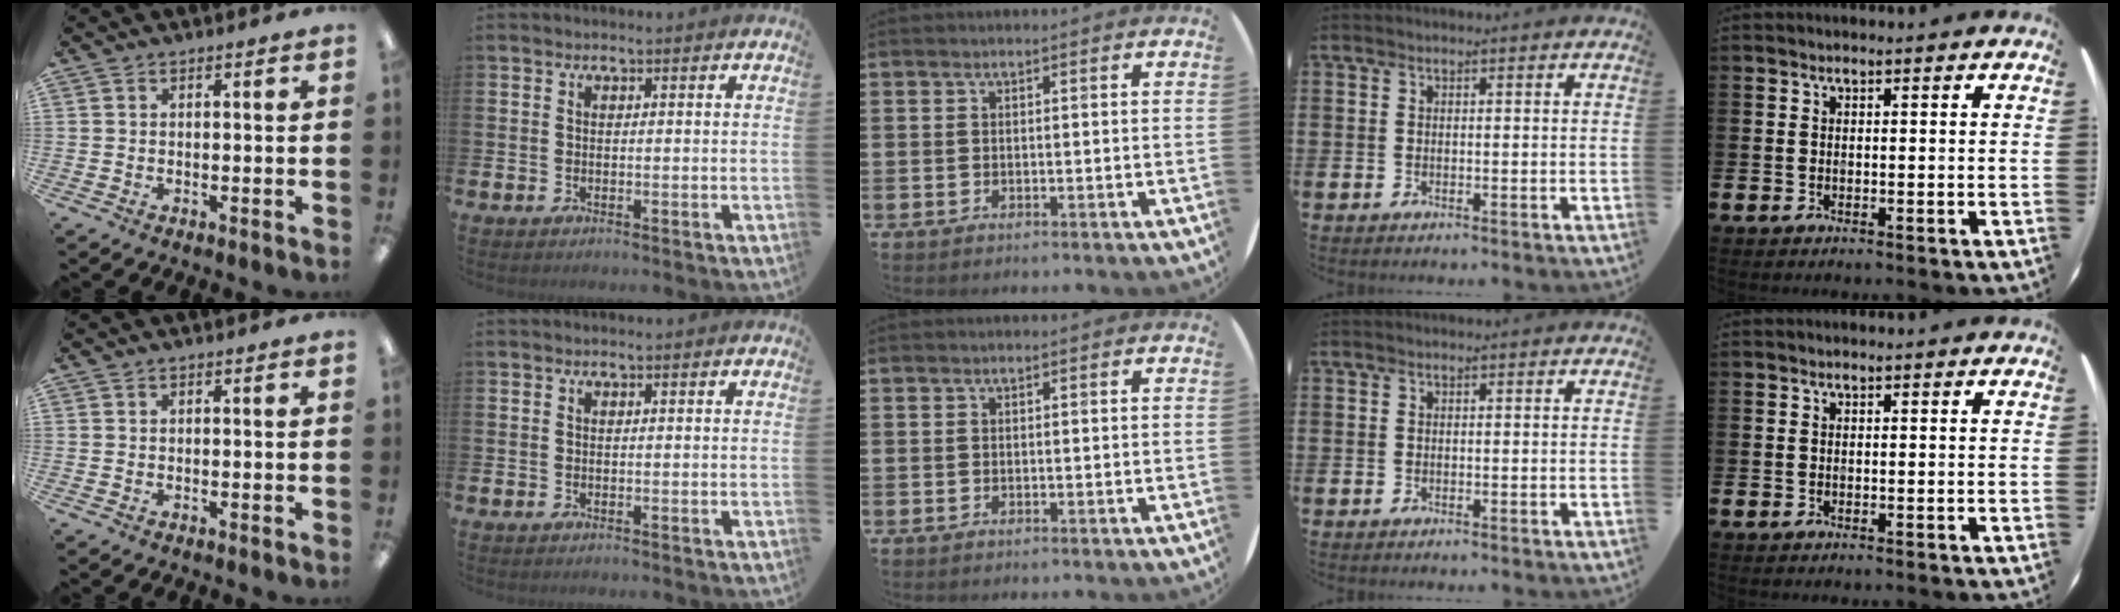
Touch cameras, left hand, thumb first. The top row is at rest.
{}